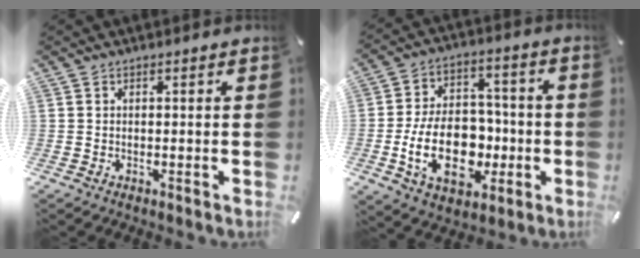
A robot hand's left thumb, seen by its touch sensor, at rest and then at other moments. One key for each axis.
{"total": 19.1, "fx": -4.4, "fy": 12.7, "fz": 13.6, "tx": -0.256, "ty": 0.008, "tz": -0.072}